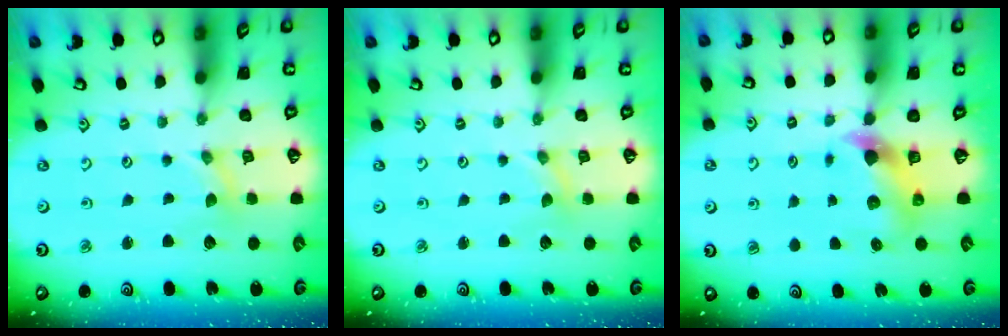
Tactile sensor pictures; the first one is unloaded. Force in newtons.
{"total": 0.0}
{"total": 7.1, "press": 7.0, "slide": 0.8}